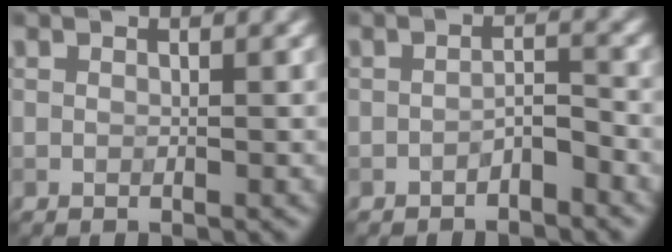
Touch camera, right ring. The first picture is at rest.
{"total": 1.6, "force": [-1.2, 0.5, 1.0], "torque": [-0.017, 0.007, -0.021]}